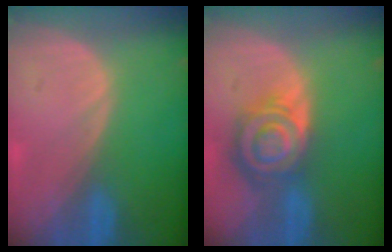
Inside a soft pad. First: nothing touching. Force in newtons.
{"total": 8.5, "press": 7.3, "slide": 4.4}